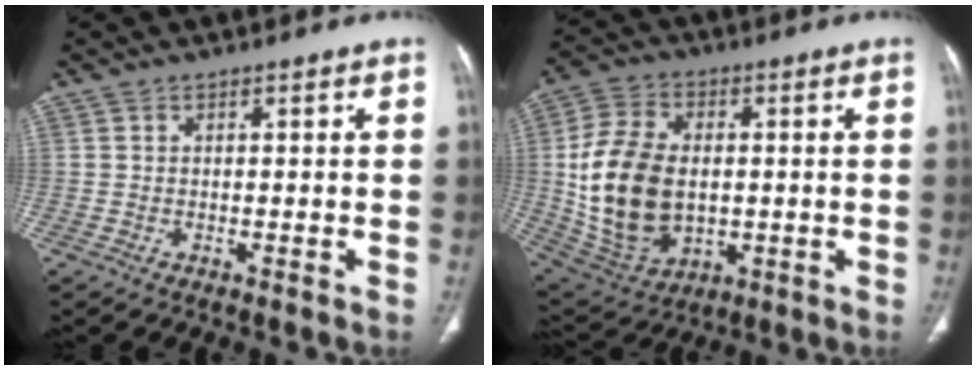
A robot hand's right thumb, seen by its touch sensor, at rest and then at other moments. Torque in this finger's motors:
{"motor_torque": [-0.24, 1.46, 1.05, 0.91, 0.23]}